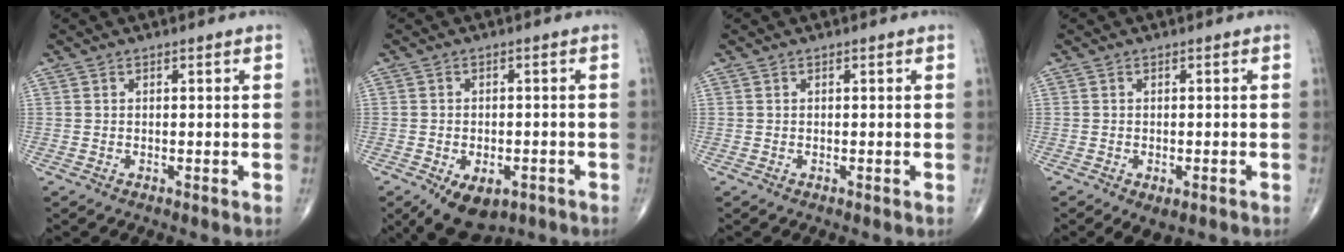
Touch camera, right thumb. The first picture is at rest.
{"total": 9.0, "force": [-4.9, 5.2, 5.5], "torque": [-0.069, 0.011, -0.065]}
{"total": 0.0}
{"total": 3.5, "force": [-1.7, 1.8, 2.5], "torque": [-0.036, 0.001, -0.018]}